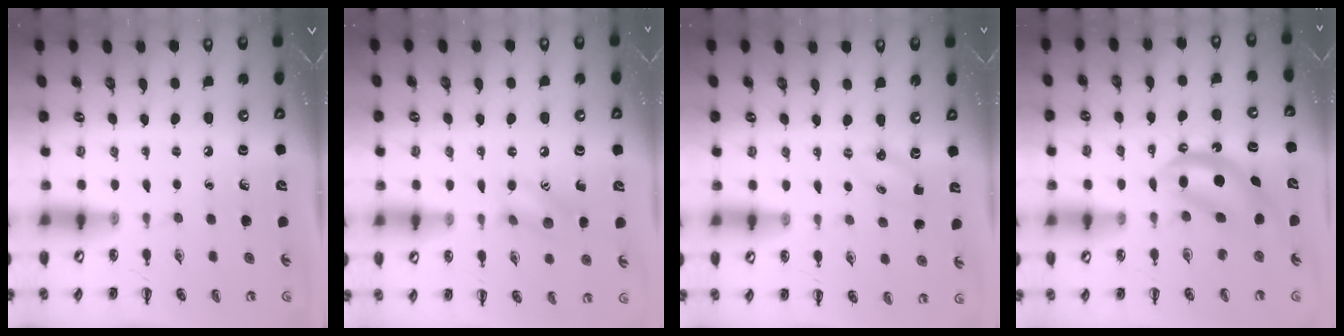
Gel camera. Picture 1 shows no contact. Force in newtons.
{"total": 9.6, "press": 9.6, "slide": 0.5}
{"total": 2.8, "press": 2.7, "slide": 0.7}
{"total": 7.4, "press": 7.3, "slide": 1.2}